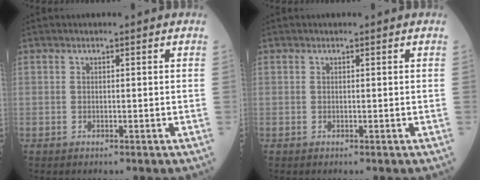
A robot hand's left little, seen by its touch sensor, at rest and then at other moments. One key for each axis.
{"total": 0.0}